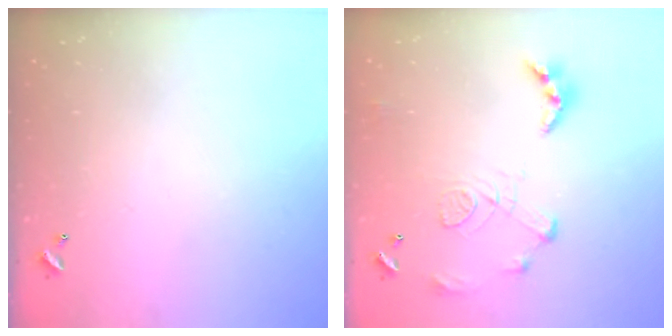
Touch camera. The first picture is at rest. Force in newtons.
{"total": 11.4, "press": 11.3, "slide": 1.0}